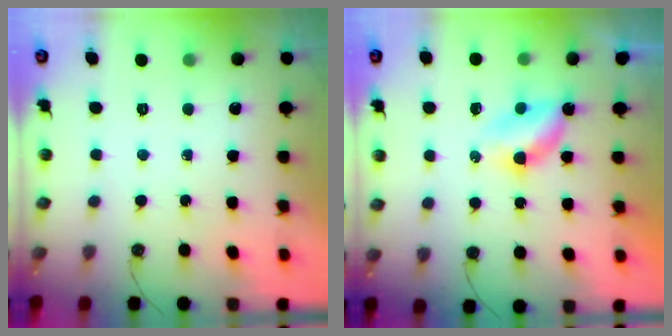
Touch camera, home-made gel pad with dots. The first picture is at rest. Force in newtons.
{"total": 4.1, "press": 4.0, "slide": 0.5}